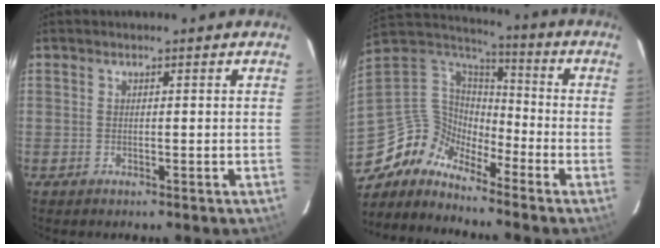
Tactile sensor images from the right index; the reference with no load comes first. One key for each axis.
{"total": 10.2, "fx": -8.9, "fy": 4.3, "fz": 2.5, "tx": -0.054, "ty": 0.030, "tz": -0.196}